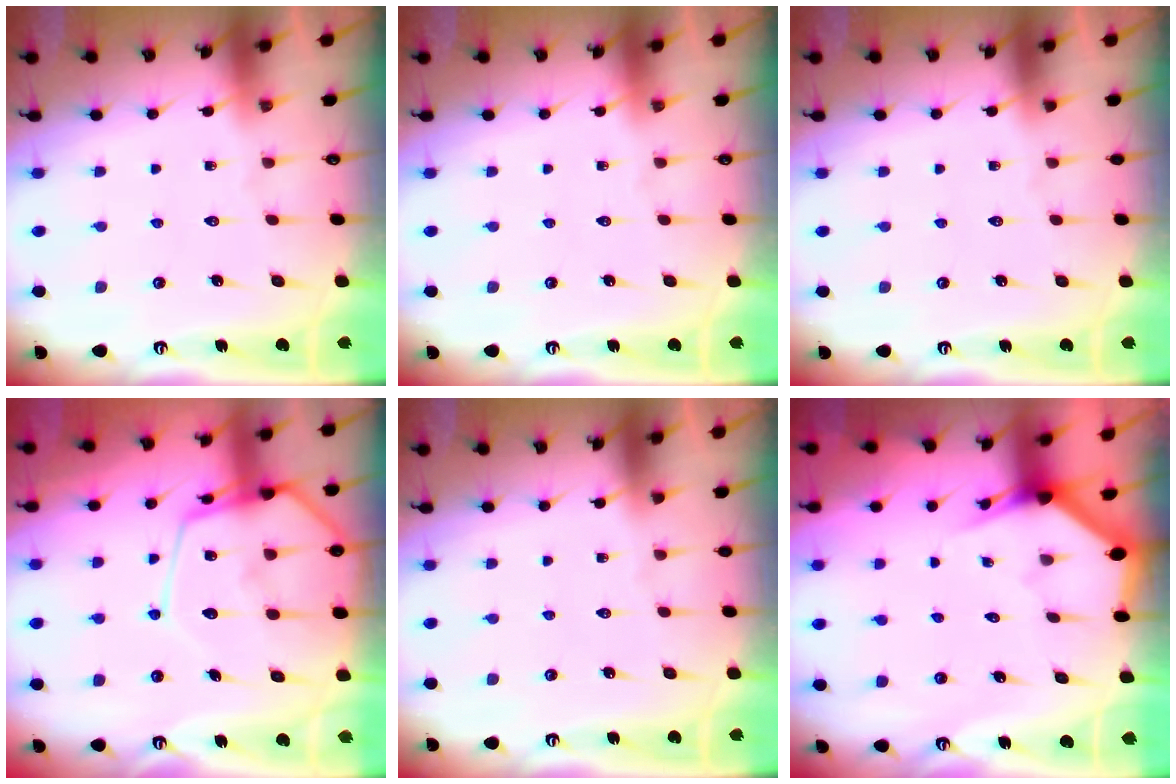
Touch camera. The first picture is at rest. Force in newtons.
{"total": 0.0}
{"total": 0.0}
{"total": 16.6, "press": 16.5, "slide": 1.5}
{"total": 0.0}
{"total": 2.8, "press": 2.8, "slide": 0.1}